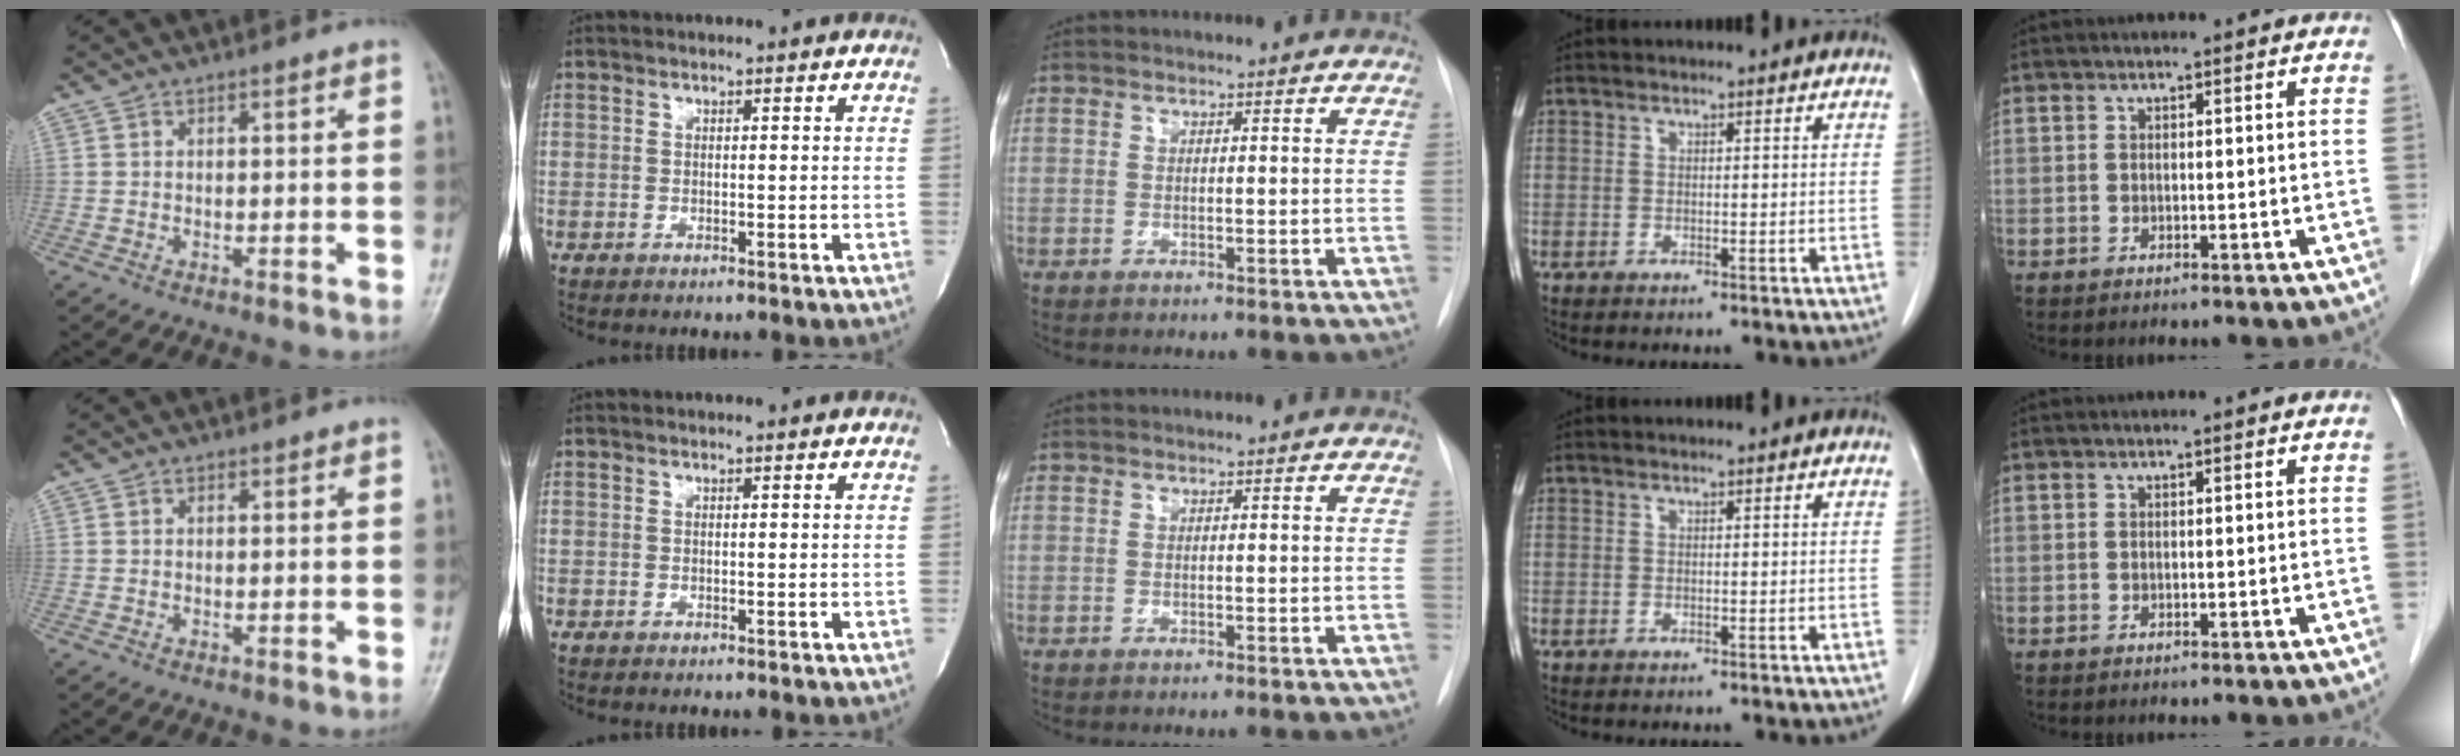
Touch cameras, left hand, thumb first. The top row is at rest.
{}